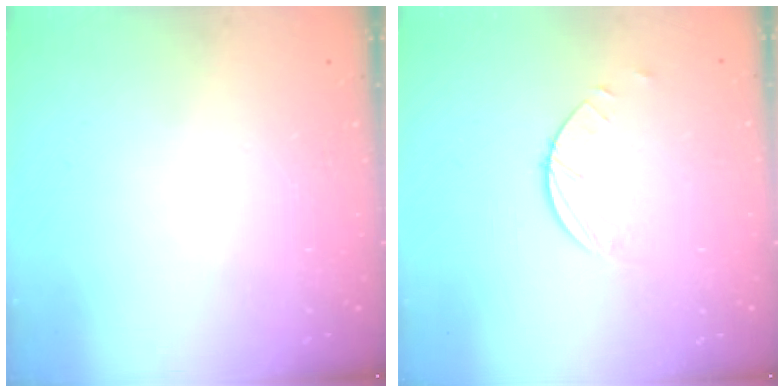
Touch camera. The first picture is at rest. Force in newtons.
{"total": 1.7, "press": 1.7, "slide": 0.2}